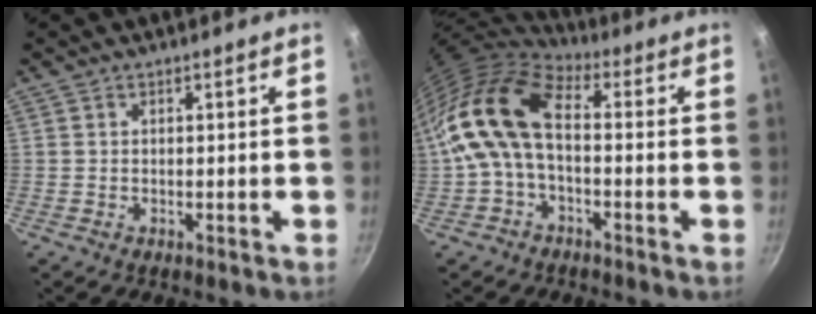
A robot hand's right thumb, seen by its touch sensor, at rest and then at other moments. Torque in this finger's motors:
{"motor_torque": [1.22, 3.49, 0.20, 0.13, 0.77]}